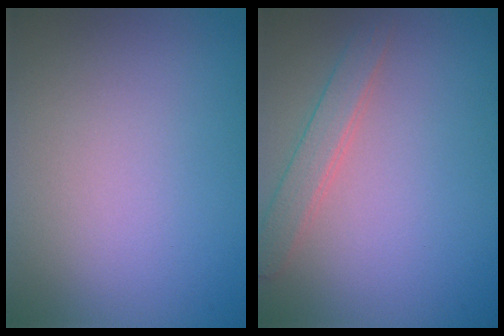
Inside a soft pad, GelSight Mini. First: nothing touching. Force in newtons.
{"total": 2.1, "press": 2.1, "slide": 0.1}